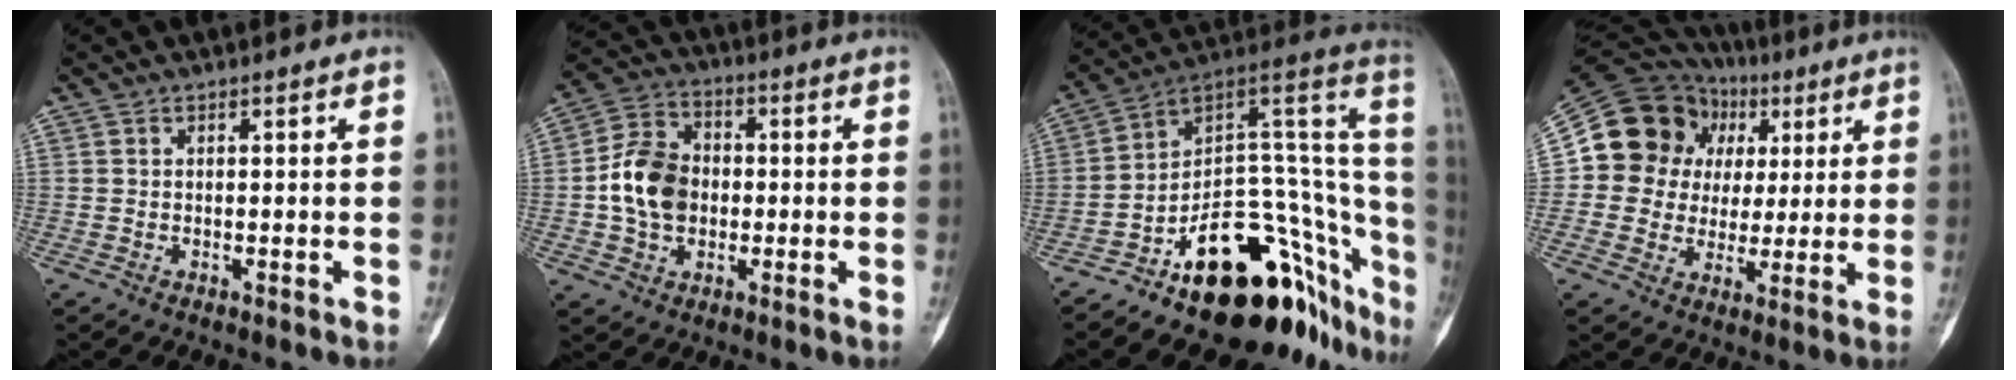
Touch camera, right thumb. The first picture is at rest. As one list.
[{"total": 11.0, "force": [-0.7, 8.4, 7.2], "torque": [-0.115, 0.024, -0.020]}, {"total": 29.5, "force": [-16.3, 13.5, 20.6], "torque": [-0.152, 0.113, -0.230]}, {"total": 17.1, "force": [4.0, 15.4, 6.1], "torque": [-0.065, 0.034, 0.075]}]